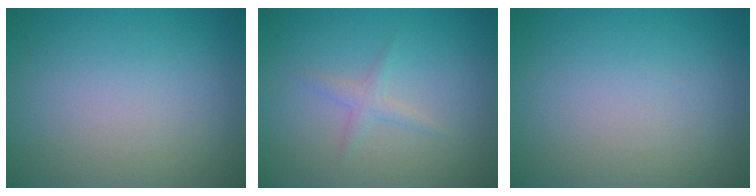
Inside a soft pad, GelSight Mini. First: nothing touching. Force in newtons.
{"total": 1.2, "press": 1.2, "slide": 0.0}
{"total": 0.0}